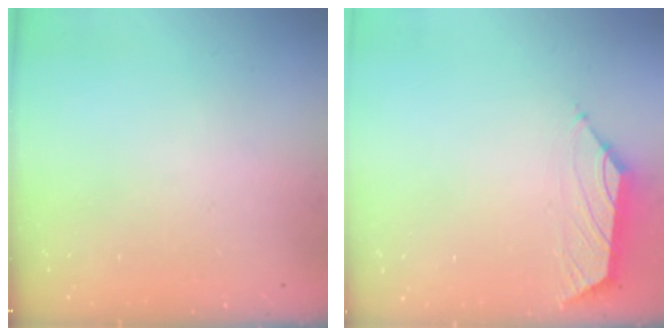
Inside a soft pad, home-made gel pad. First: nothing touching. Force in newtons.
{"total": 1.6, "press": 1.5, "slide": 0.6}